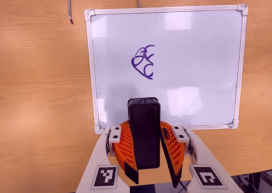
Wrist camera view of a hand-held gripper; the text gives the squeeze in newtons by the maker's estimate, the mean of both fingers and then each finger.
{"total": 10.4, "left": 10.0, "right": 10.8}